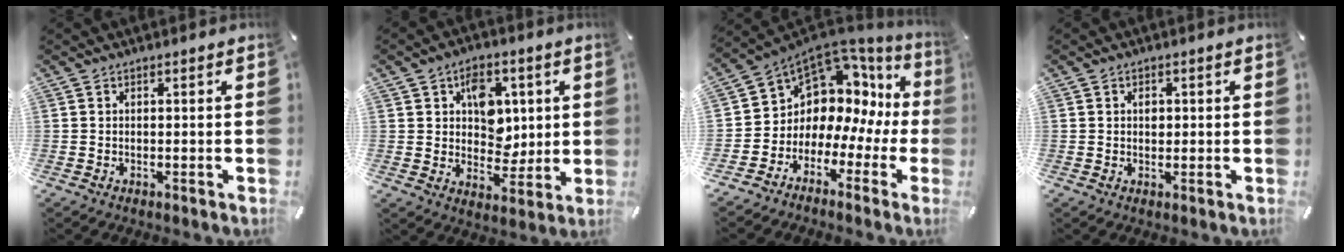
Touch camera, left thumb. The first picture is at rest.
{"total": 9.2, "force": [2.7, 7.6, 4.4], "torque": [-0.045, -0.010, 0.044]}
{"total": 8.1, "force": [3.7, 7.0, 1.7], "torque": [-0.043, -0.055, 0.079]}
{"total": 1.5, "force": [0.2, 1.2, 0.8], "torque": [-0.002, -0.001, -0.001]}